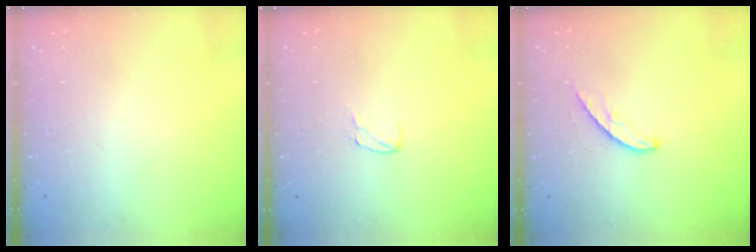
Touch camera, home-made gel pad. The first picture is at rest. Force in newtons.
{"total": 5.0, "press": 5.0, "slide": 0.5}
{"total": 5.1, "press": 5.1, "slide": 0.2}